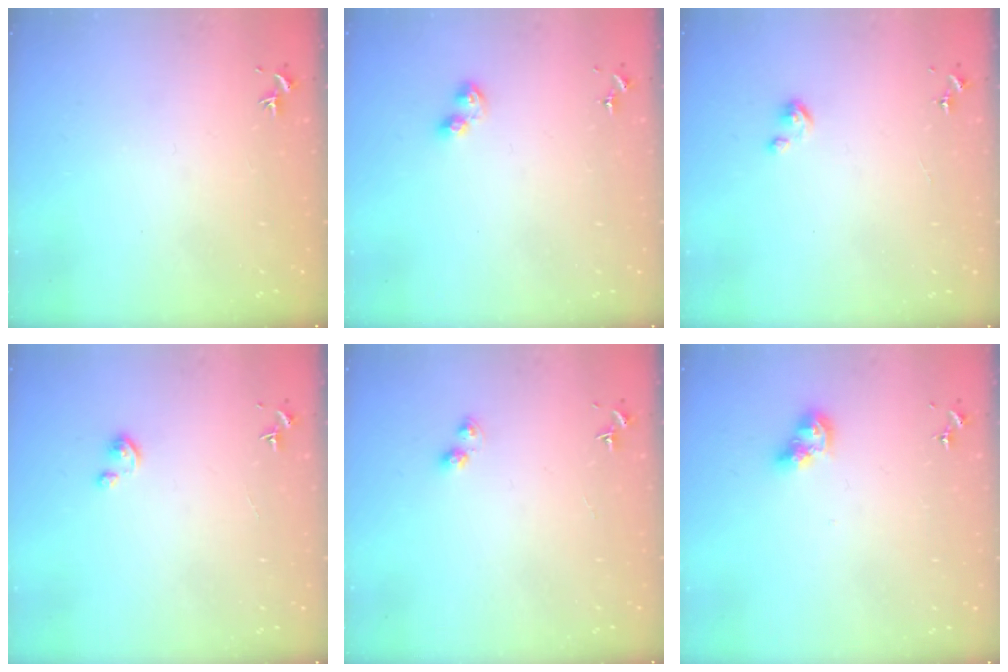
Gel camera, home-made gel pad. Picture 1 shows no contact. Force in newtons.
{"total": 5.3, "press": 5.3, "slide": 0.5}
{"total": 3.1, "press": 3.1, "slide": 0.3}
{"total": 2.6, "press": 2.6, "slide": 0.2}
{"total": 2.9, "press": 2.9, "slide": 0.5}
{"total": 7.0, "press": 7.0, "slide": 0.3}